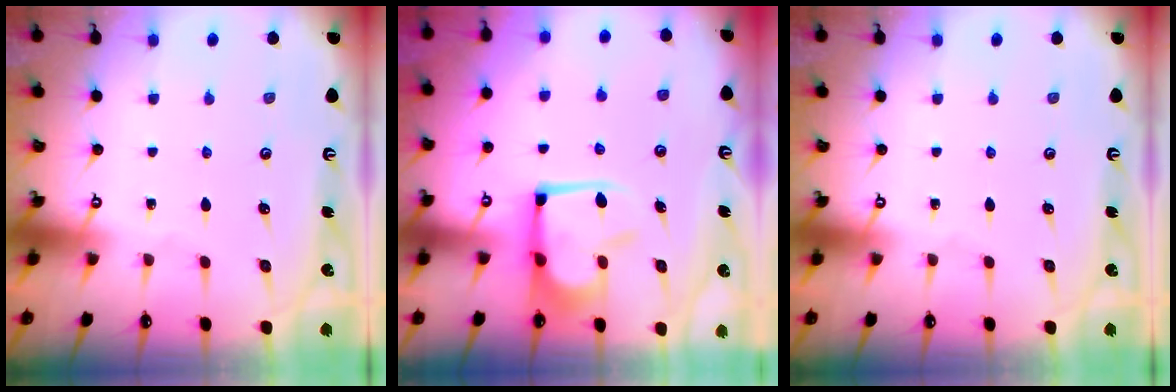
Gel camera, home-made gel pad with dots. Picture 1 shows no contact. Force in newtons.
{"total": 4.8, "press": 4.7, "slide": 0.9}
{"total": 0.0}